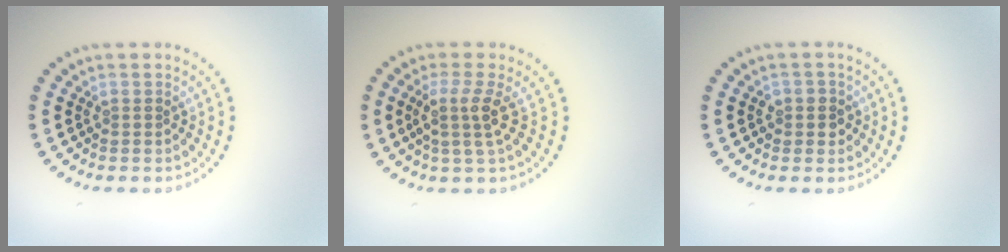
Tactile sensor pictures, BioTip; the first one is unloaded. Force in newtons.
{"total": 2.7, "press": 2.0, "slide": 1.8}
{"total": 1.6, "press": 1.4, "slide": 0.7}